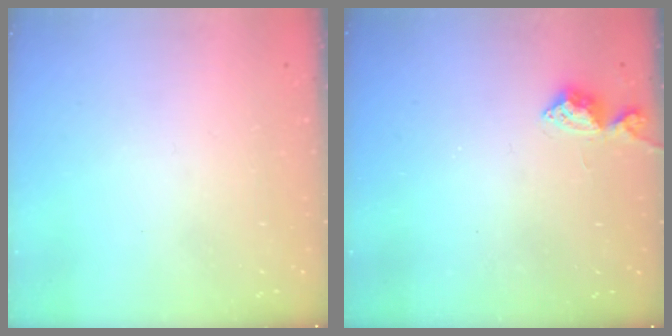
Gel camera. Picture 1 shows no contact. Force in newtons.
{"total": 5.8, "press": 5.7, "slide": 0.7}